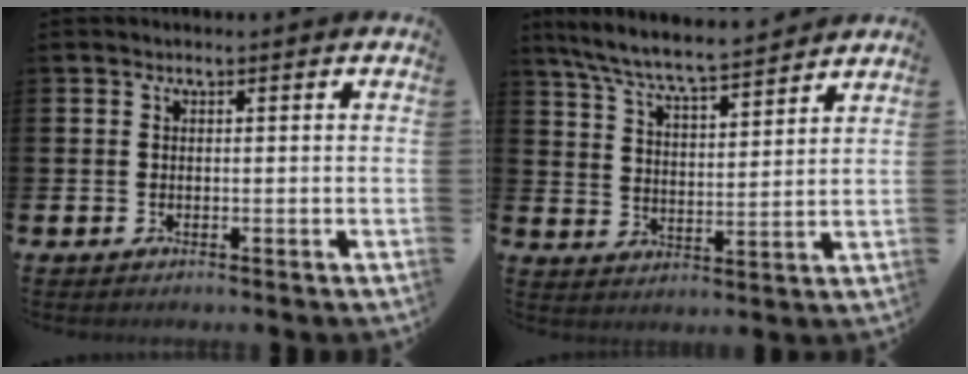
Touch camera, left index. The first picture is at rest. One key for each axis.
{"total": 7.3, "fx": 6.9, "fy": 0.3, "fz": 2.1, "tx": -0.071, "ty": -0.048, "tz": 0.121}